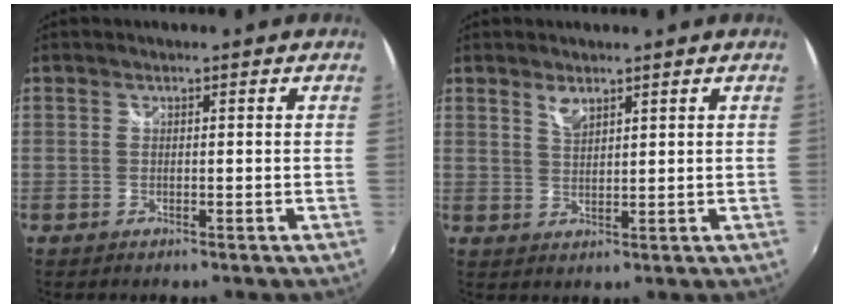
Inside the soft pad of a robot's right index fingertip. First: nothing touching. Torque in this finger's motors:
{"motor_torque": [0.03, 0.00, 0.02, 0.04]}